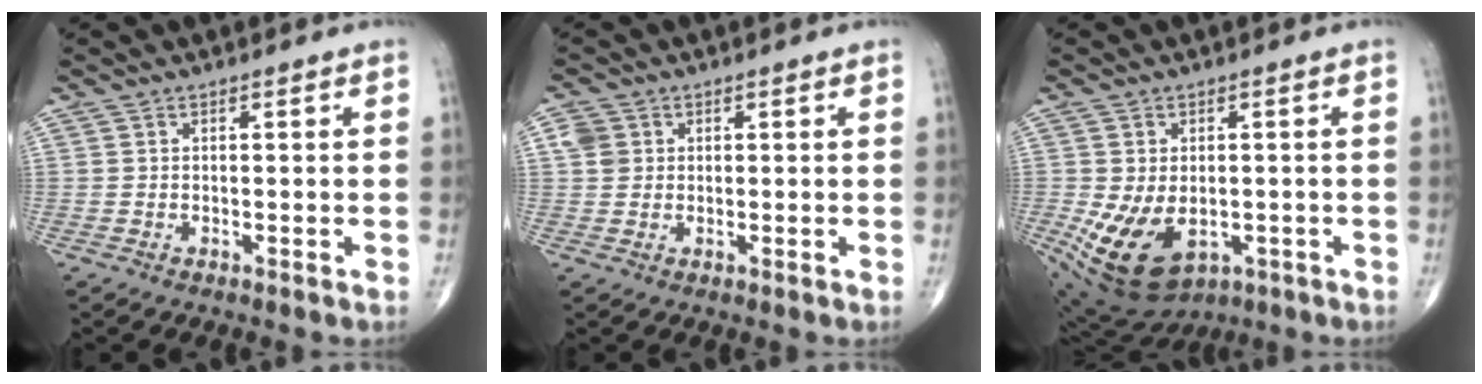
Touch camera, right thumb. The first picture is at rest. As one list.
[{"total": 3.1, "force": [0.8, 2.8, 1.1], "torque": [-0.010, 0.002, 0.016]}, {"total": 12.5, "force": [-3.1, 8.3, 8.9], "torque": [-0.154, -0.004, -0.027]}]